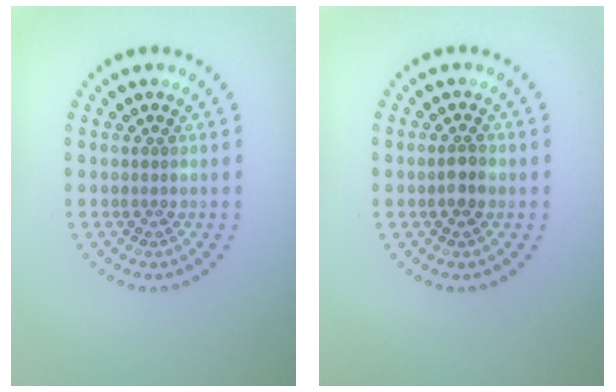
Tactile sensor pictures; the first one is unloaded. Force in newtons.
{"total": 1.6, "press": 1.6, "slide": 0.3}